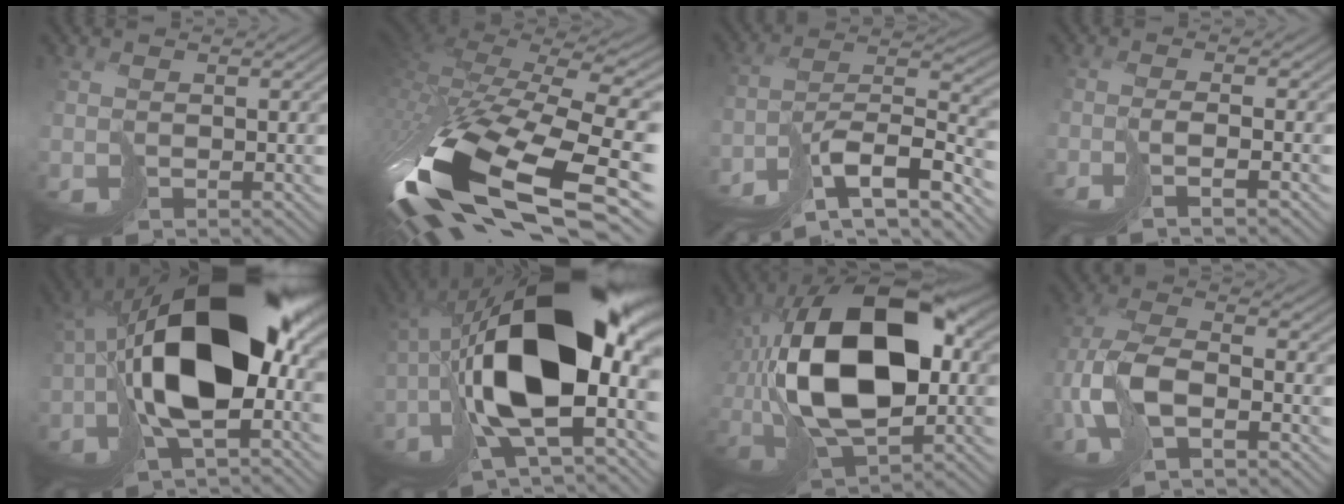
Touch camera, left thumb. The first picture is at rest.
{"total": 16.2, "force": [-5.0, 7.0, 13.8], "torque": [-0.326, -0.024, -0.080]}
{"total": 13.6, "force": [-9.5, 4.6, 8.5], "torque": [-0.180, -0.019, -0.159]}
{"total": 2.9, "force": [-1.5, -0.2, 2.5], "torque": [-0.024, 0.009, -0.039]}
{"total": 17.4, "force": [1.0, 9.7, 14.4], "torque": [-0.275, -0.018, 0.024]}
{"total": 19.1, "force": [-0.8, 9.4, 16.6], "torque": [-0.309, -0.006, -0.010]}
{"total": 18.0, "force": [3.0, 9.7, 14.8], "torque": [-0.285, 0.015, 0.043]}
{"total": 8.4, "force": [-2.7, 3.7, 7.1], "torque": [-0.162, -0.003, -0.065]}